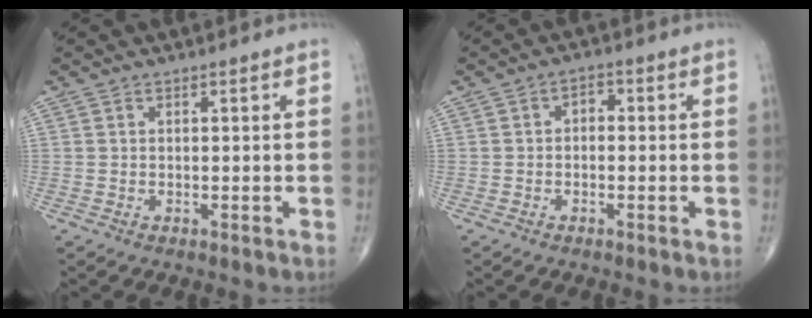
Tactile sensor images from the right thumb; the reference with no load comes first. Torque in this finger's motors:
{"motor_torque": [-0.25, -0.07, 0.25, 0.02, 0.08]}